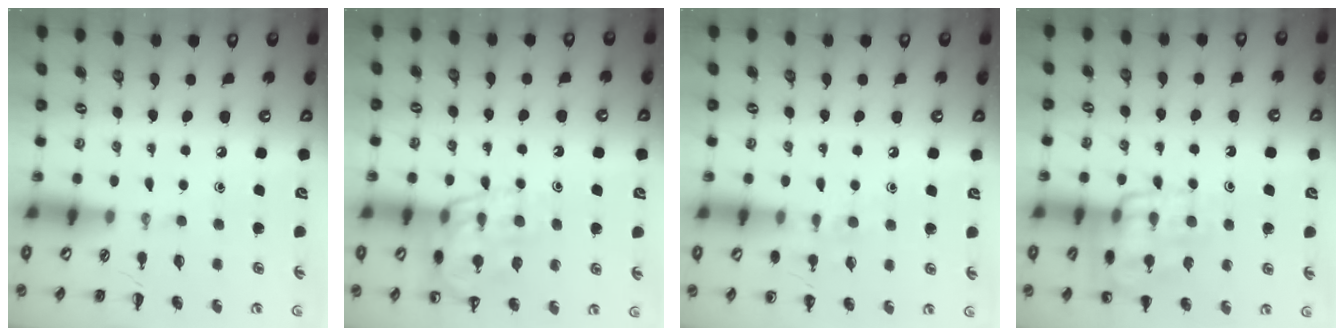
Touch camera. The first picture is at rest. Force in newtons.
{"total": 15.3, "press": 15.1, "slide": 2.3}
{"total": 7.1, "press": 7.0, "slide": 1.1}
{"total": 14.7, "press": 14.6, "slide": 1.0}